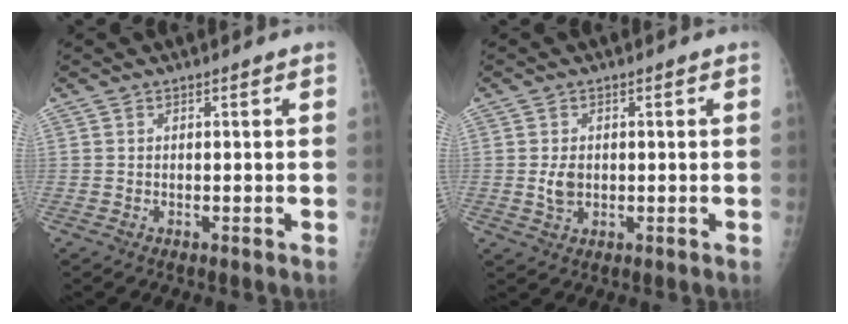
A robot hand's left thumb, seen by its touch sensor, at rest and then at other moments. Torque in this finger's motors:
{"motor_torque": [0.40, 0.25, 0.35, -0.01, 0.00]}